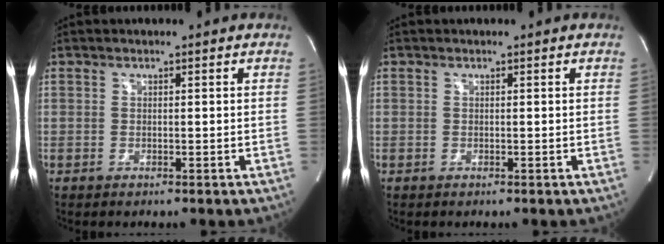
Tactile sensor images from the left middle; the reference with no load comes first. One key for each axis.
{"total": 0.0}